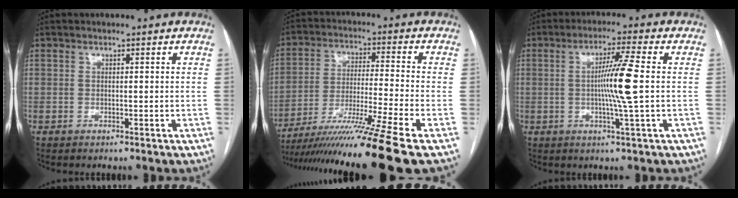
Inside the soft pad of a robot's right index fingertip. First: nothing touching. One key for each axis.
{"total": 17.3, "fx": -13.3, "fy": -3.6, "fz": 10.5, "tx": -0.176, "ty": -0.037, "tz": -0.226}
{"total": 7.6, "fx": 0.0, "fy": -1.3, "fz": 7.5, "tx": -0.137, "ty": -0.003, "tz": -0.001}